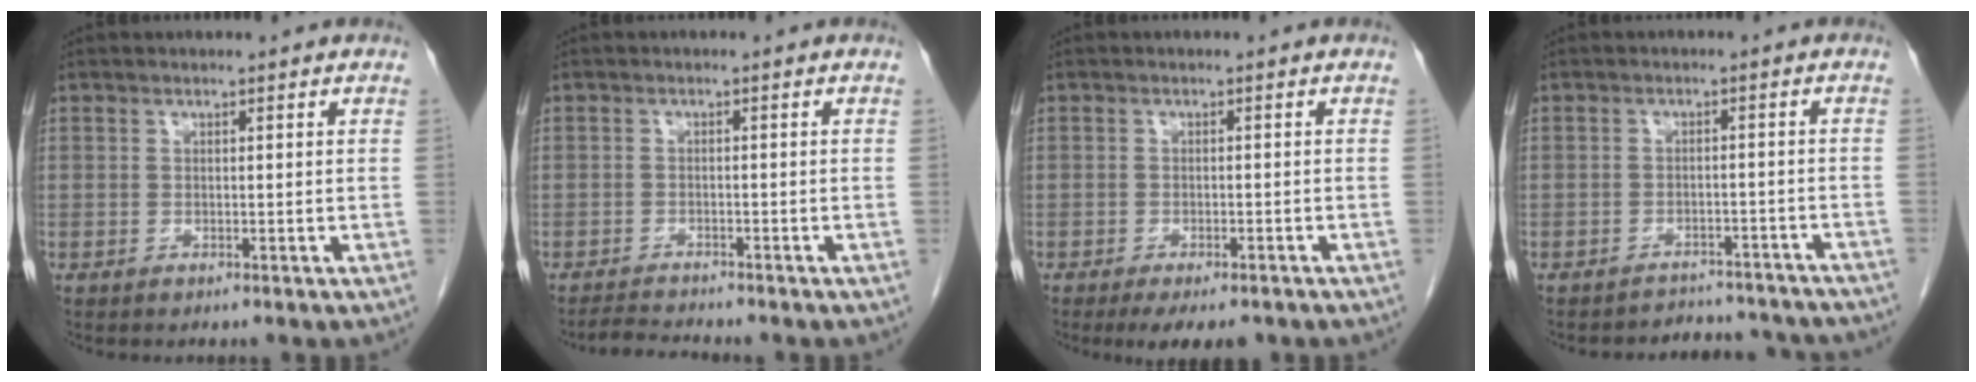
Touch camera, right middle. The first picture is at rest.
{"total": 2.7, "force": [-2.6, -0.3, 0.3], "torque": [-0.013, -0.016, -0.046]}
{"total": 6.2, "force": [-4.7, 2.2, 3.4], "torque": [-0.039, -0.005, -0.067]}
{"total": 9.4, "force": [-9.1, 2.2, 0.8], "torque": [-0.003, 0.017, -0.096]}